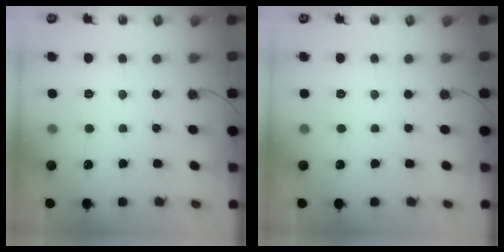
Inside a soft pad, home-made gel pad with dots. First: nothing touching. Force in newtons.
{"total": 0.0}